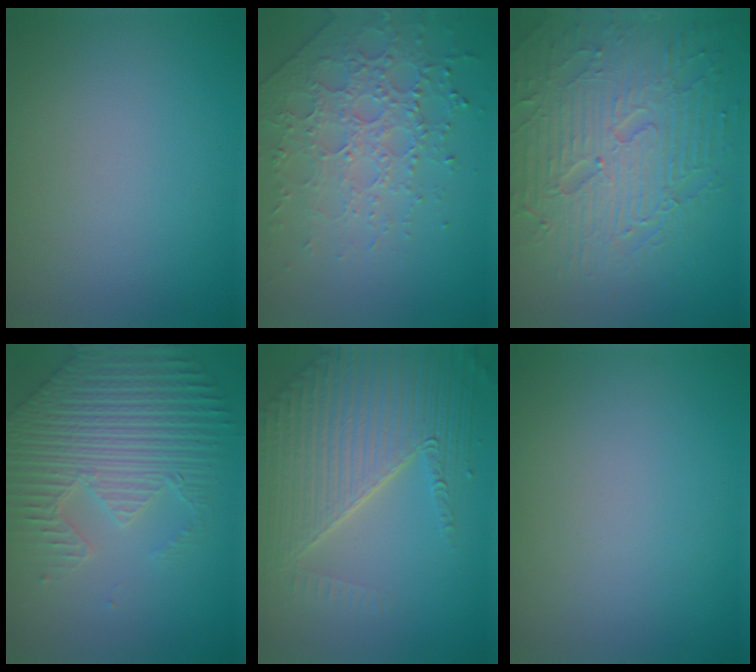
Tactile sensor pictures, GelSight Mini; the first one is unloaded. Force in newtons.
{"total": 4.2, "press": 4.1, "slide": 0.7}
{"total": 8.9, "press": 6.3, "slide": 6.3}
{"total": 6.6, "press": 5.3, "slide": 4.0}
{"total": 8.6, "press": 5.7, "slide": 6.5}
{"total": 0.0}